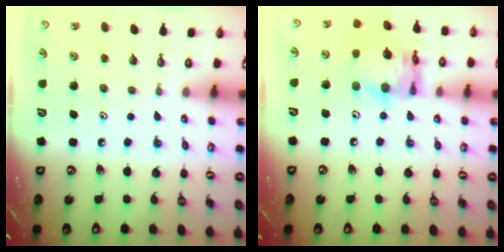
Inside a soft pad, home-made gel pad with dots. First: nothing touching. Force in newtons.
{"total": 14.7, "press": 14.6, "slide": 1.5}